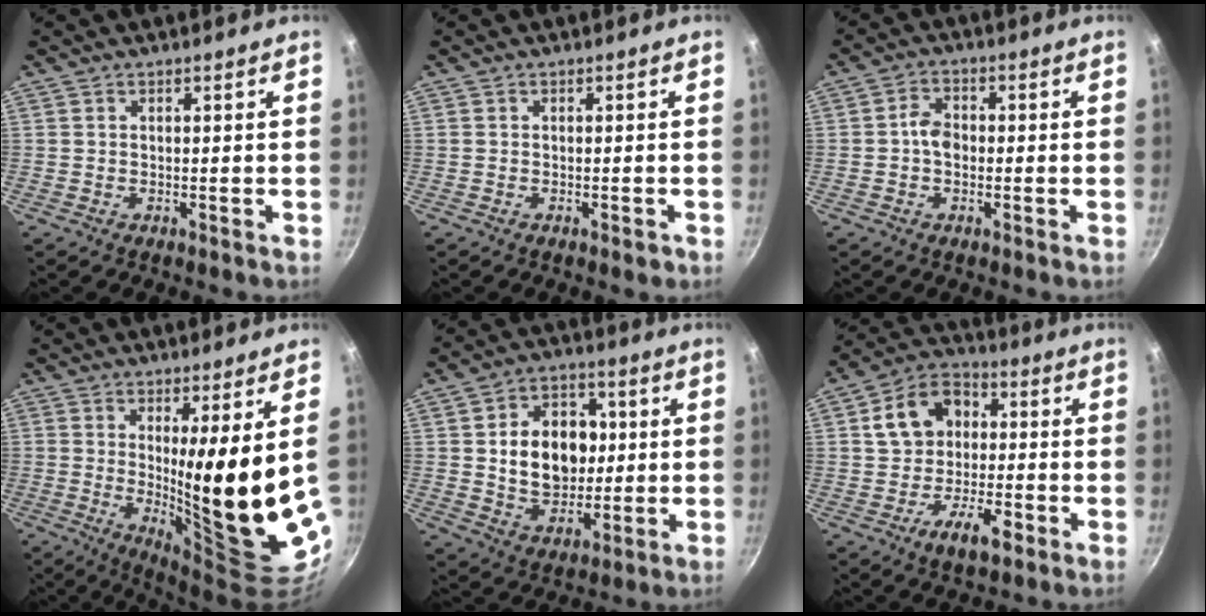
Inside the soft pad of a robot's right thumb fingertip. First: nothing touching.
{"total": 1.2, "force": [-0.7, 0.5, 0.8], "torque": [-0.010, 0.005, -0.010]}
{"total": 3.7, "force": [-0.5, 2.9, 2.4], "torque": [-0.027, 0.015, -0.013]}
{"total": 16.5, "force": [1.4, 2.5, 16.2], "torque": [-0.234, -0.050, 0.038]}
{"total": 14.9, "force": [1.4, 11.3, 9.6], "torque": [-0.109, 0.005, 0.028]}
{"total": 12.5, "force": [-1.9, 8.9, 8.5], "torque": [-0.113, 0.037, -0.048]}